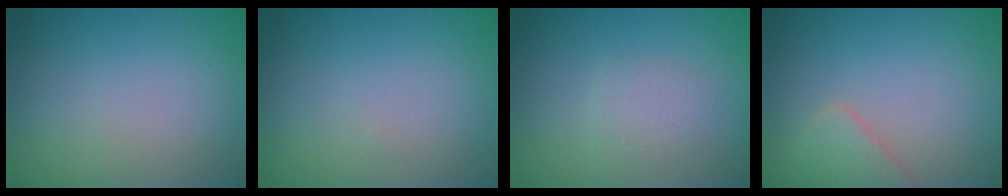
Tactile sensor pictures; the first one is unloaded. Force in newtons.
{"total": 0.0}
{"total": 1.6, "press": 1.6, "slide": 0.1}
{"total": 2.3, "press": 2.3, "slide": 0.1}